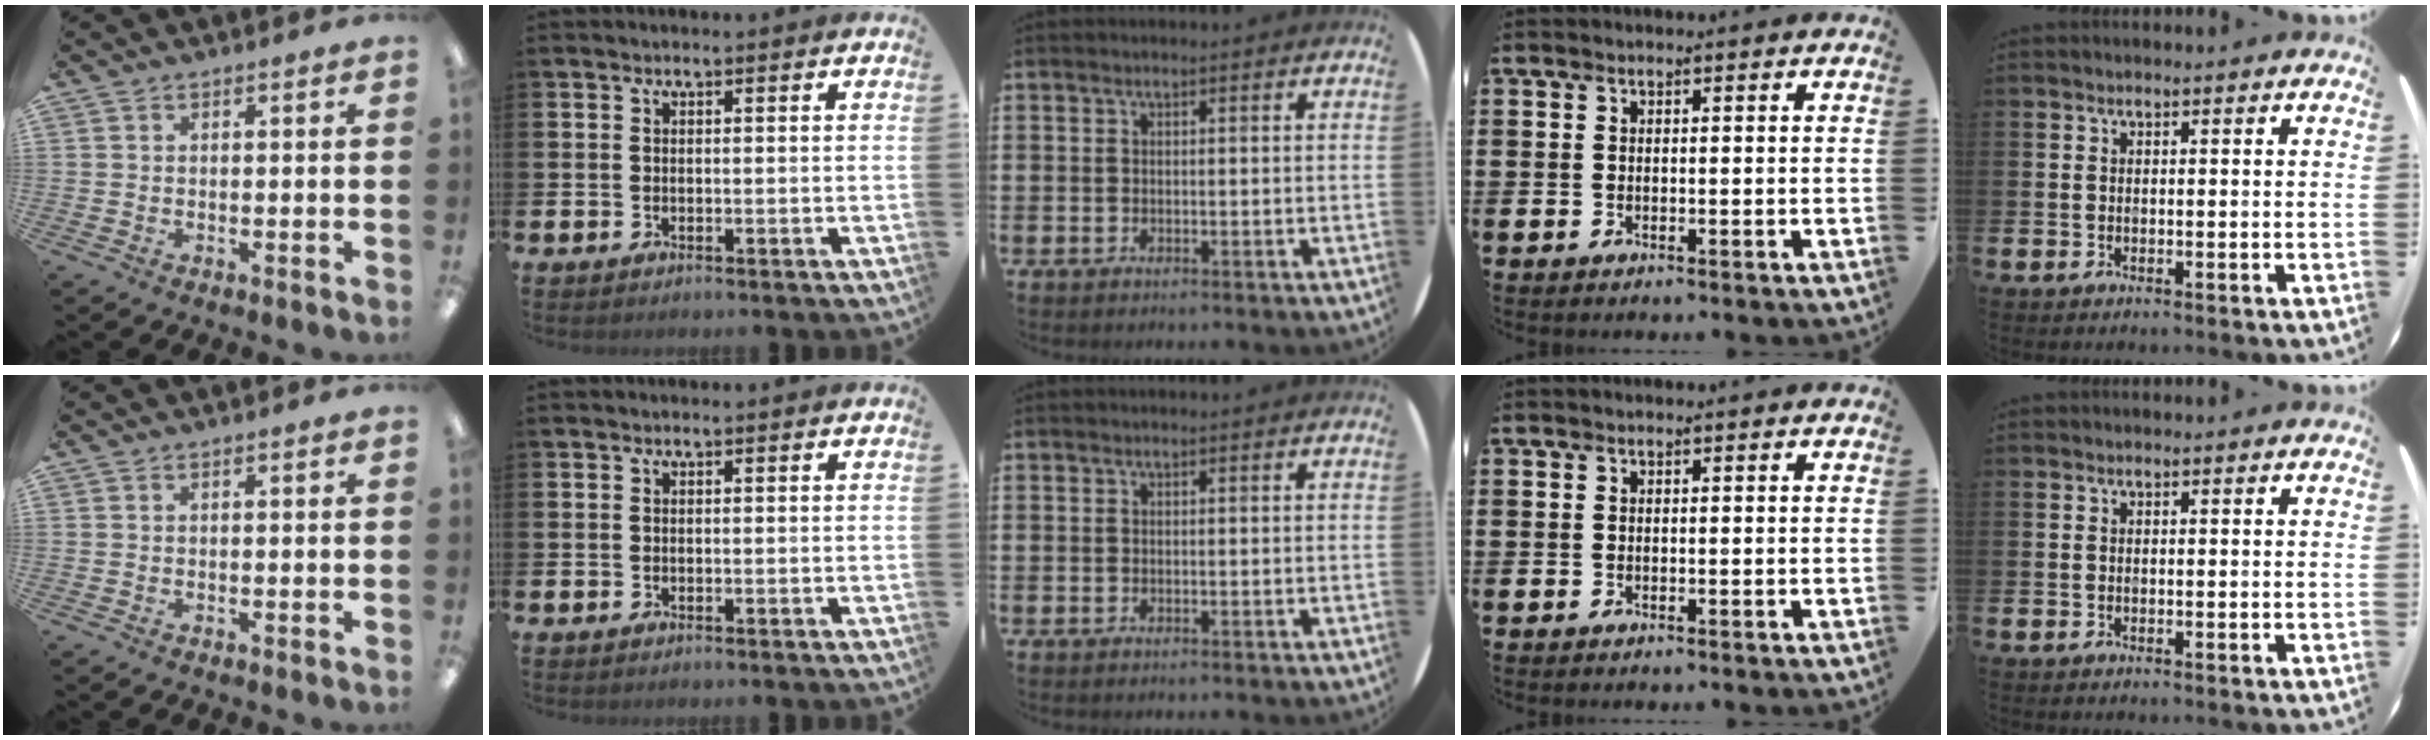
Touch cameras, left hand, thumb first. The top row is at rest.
{}